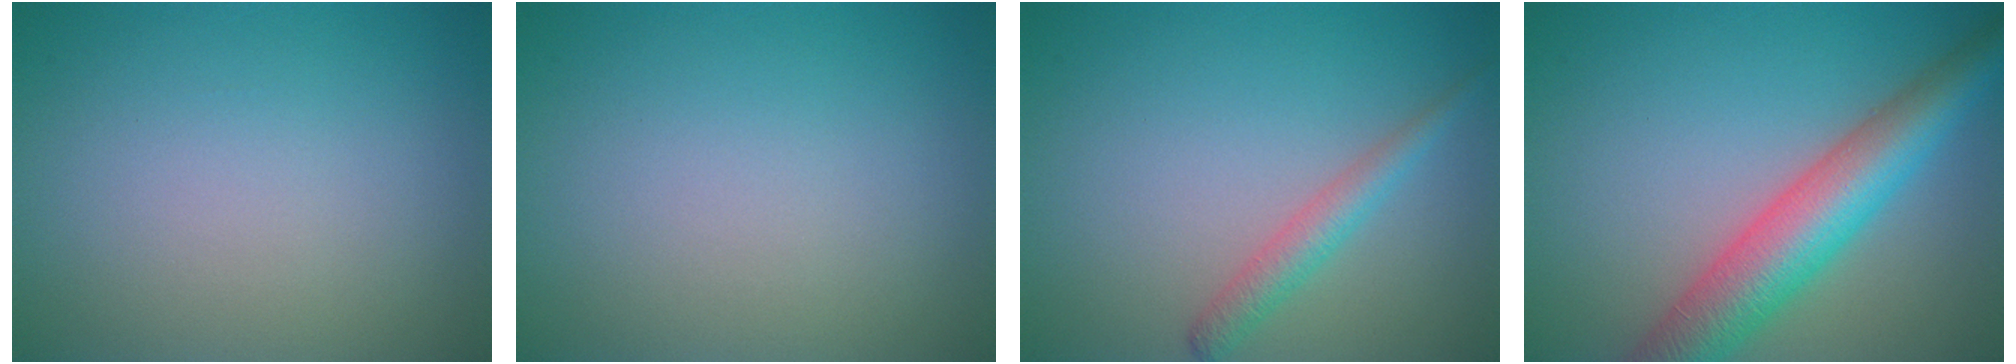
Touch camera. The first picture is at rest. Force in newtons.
{"total": 0.0}
{"total": 2.2, "press": 2.2, "slide": 0.1}
{"total": 7.4, "press": 7.4, "slide": 0.3}